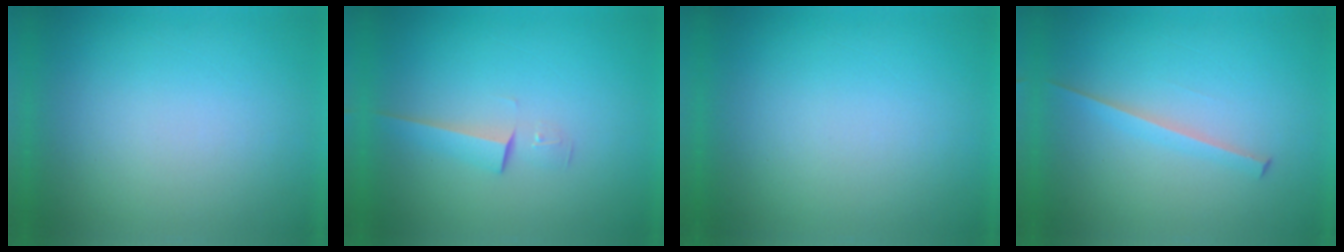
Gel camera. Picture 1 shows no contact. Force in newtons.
{"total": 2.3}
{"total": 0.0}
{"total": 1.6}